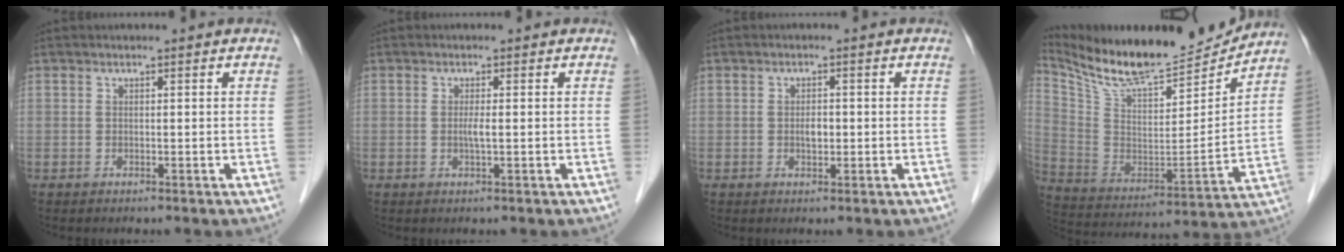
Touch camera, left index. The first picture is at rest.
{"total": 1.4, "force": [-0.1, -0.1, 1.4], "torque": [-0.031, -0.002, -0.002]}
{"total": 1.8, "force": [-0.2, 0.9, 1.5], "torque": [-0.026, 0.001, -0.002]}
{"total": 20.0, "force": [18.3, 3.0, 7.4], "torque": [-0.150, -0.025, 0.308]}